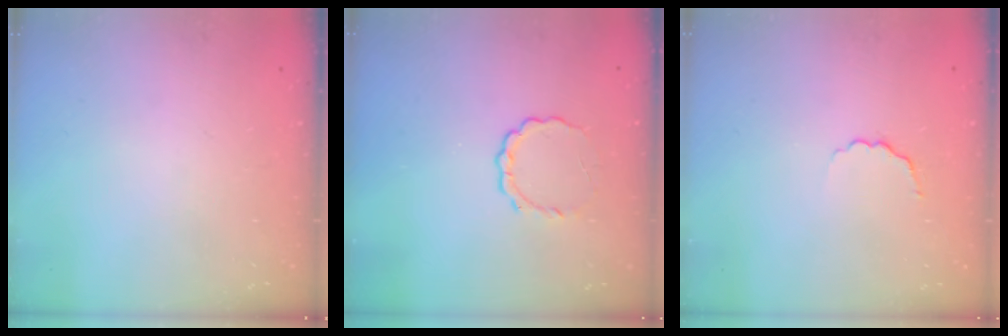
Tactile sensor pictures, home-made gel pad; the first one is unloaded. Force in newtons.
{"total": 4.3, "press": 4.3, "slide": 0.7}
{"total": 3.2, "press": 2.9, "slide": 1.2}